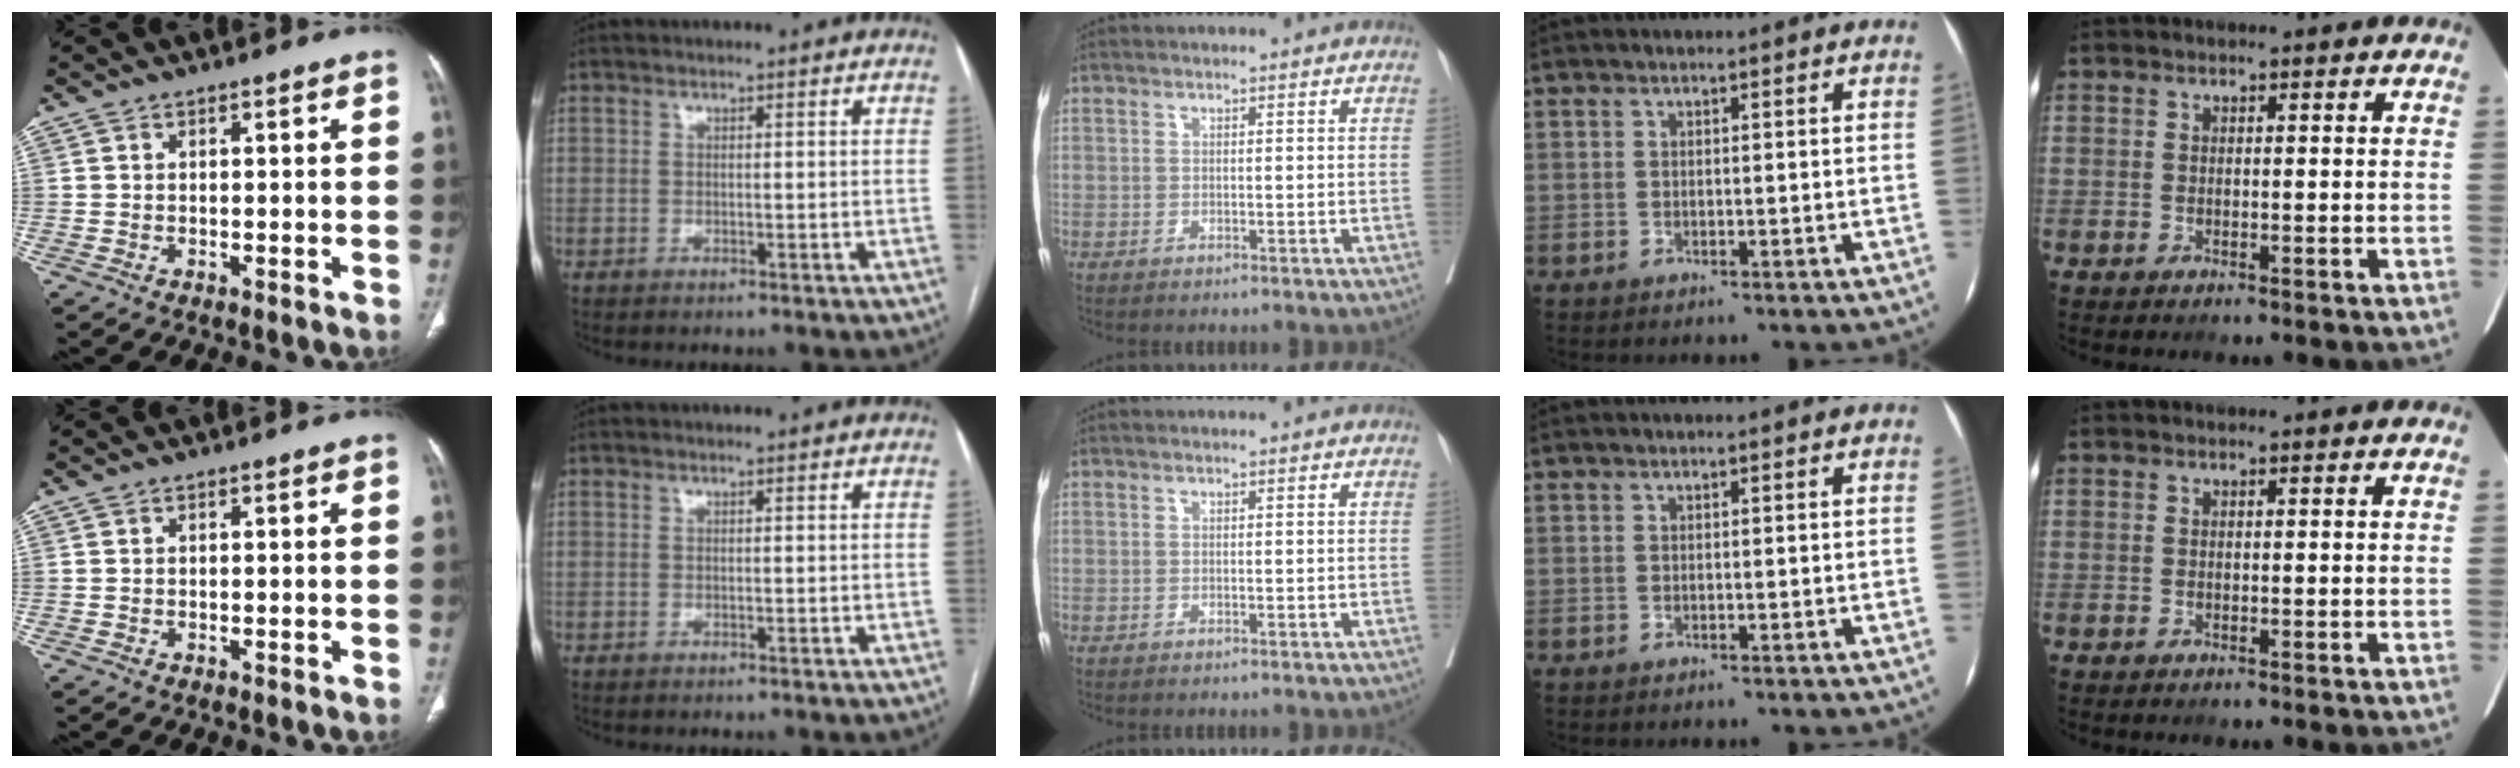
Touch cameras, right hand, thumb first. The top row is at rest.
{}